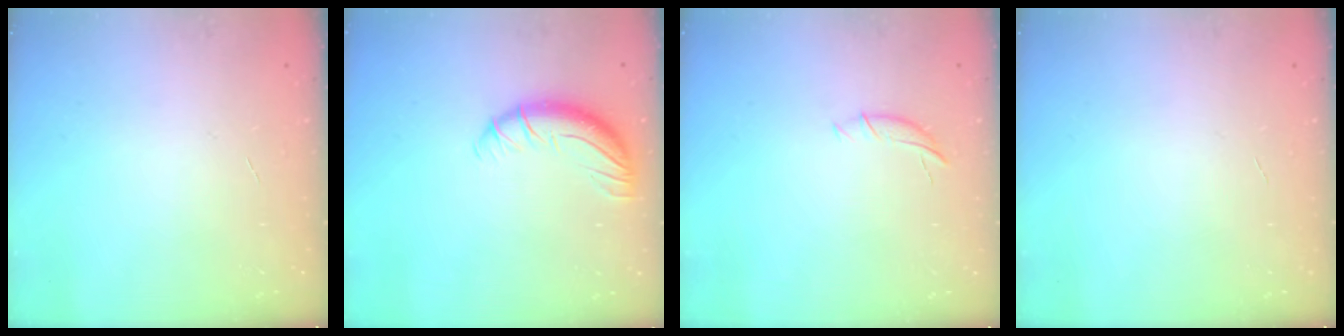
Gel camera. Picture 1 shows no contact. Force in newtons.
{"total": 9.9, "press": 9.6, "slide": 2.5}
{"total": 4.5, "press": 4.4, "slide": 0.7}
{"total": 0.0}